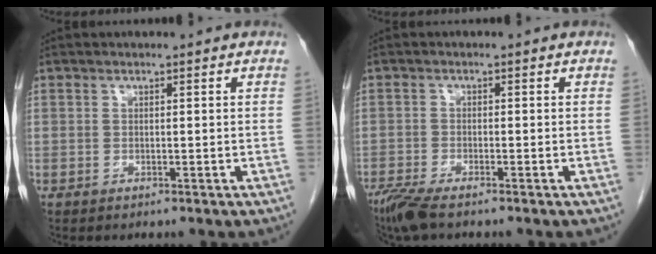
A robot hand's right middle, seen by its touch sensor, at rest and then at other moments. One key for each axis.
{"total": 4.1, "fx": -3.2, "fy": 0.3, "fz": 2.4, "tx": -0.054, "ty": -0.012, "tz": -0.064}